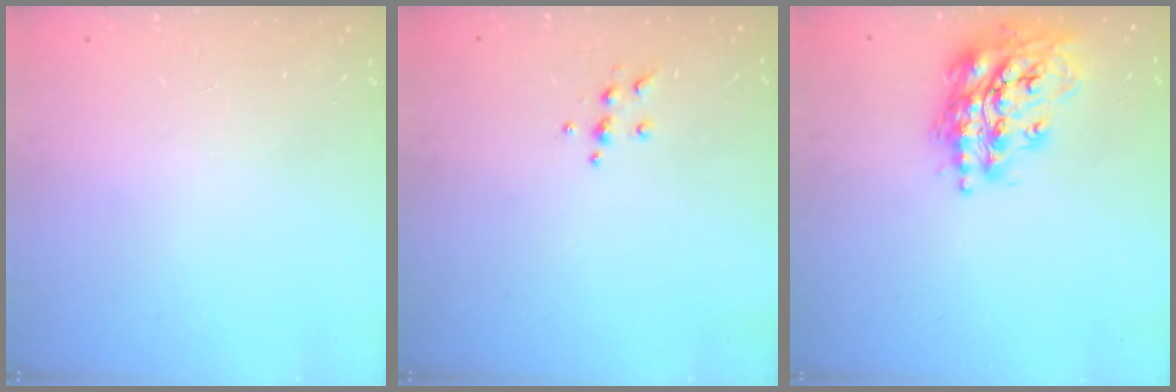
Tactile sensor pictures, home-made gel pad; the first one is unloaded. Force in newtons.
{"total": 5.6, "press": 5.6, "slide": 0.7}
{"total": 17.7, "press": 17.6, "slide": 1.5}